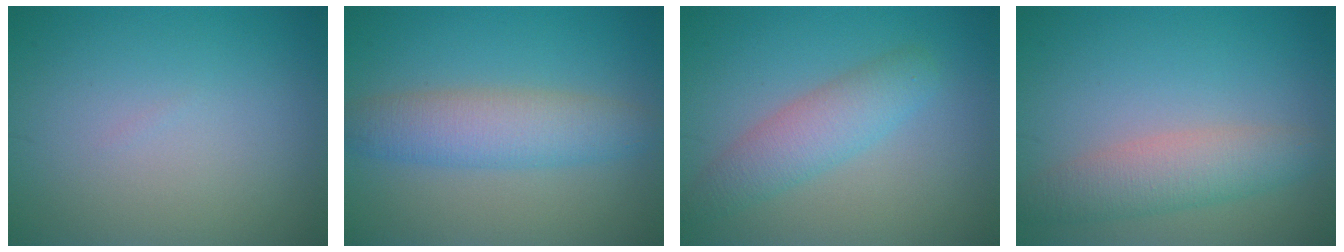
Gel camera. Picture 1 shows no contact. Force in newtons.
{"total": 4.7, "press": 4.7, "slide": 0.1}
{"total": 3.7, "press": 3.7, "slide": 0.1}
{"total": 4.0, "press": 4.0, "slide": 0.1}